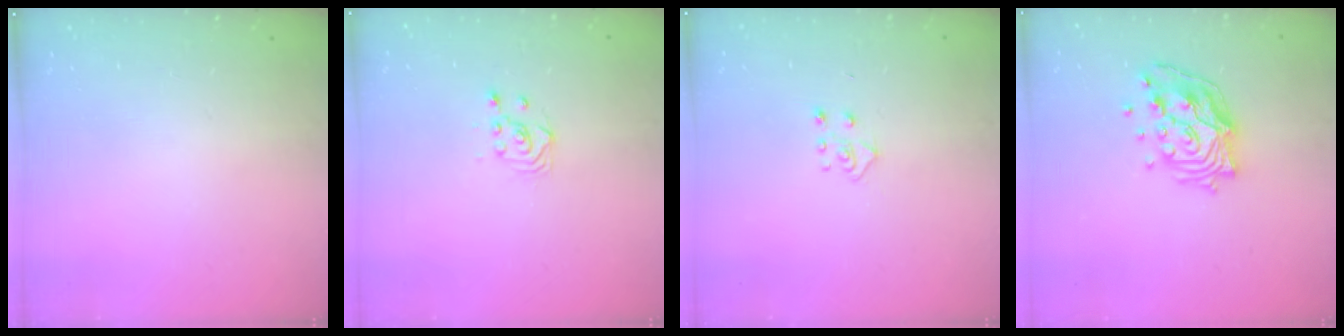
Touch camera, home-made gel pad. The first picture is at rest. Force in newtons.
{"total": 3.8, "press": 3.8, "slide": 0.3}
{"total": 5.5, "press": 5.5, "slide": 0.5}
{"total": 14.9, "press": 14.8, "slide": 1.4}